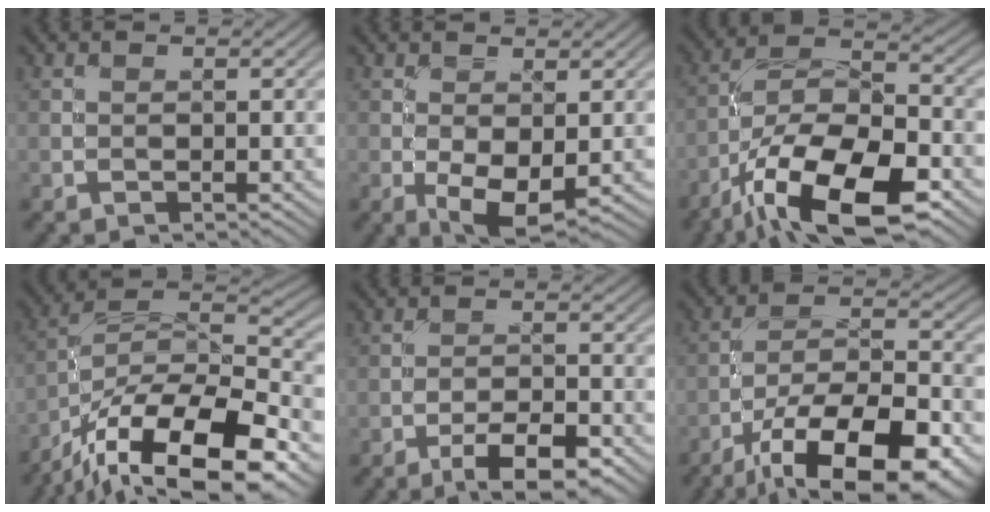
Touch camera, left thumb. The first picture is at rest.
{"total": 4.8, "force": [-0.9, 2.4, 4.1], "torque": [-0.079, -0.007, -0.016]}
{"total": 16.4, "force": [-9.4, 6.3, 11.9], "torque": [-0.217, -0.010, -0.178]}
{"total": 18.2, "force": [-12.1, 6.9, 11.8], "torque": [-0.222, -0.023, -0.199]}
{"total": 6.4, "force": [-4.0, 1.9, 4.6], "torque": [-0.074, 0.004, -0.064]}
{"total": 17.9, "force": [-10.6, 6.8, 12.7], "torque": [-0.200, -0.028, -0.167]}